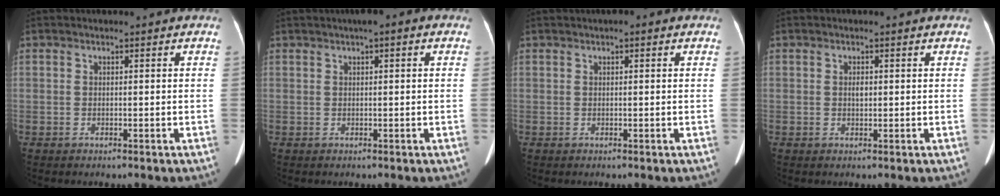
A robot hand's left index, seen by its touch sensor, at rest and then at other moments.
{"total": 2.7, "force": [1.3, 0.6, 2.3], "torque": [-0.037, 0.015, 0.015]}
{"total": 1.3, "force": [0.7, 0.5, 1.0], "torque": [-0.016, 0.011, 0.008]}
{"total": 0.9, "force": [0.1, 0.5, 0.8], "torque": [-0.016, 0.002, 0.003]}